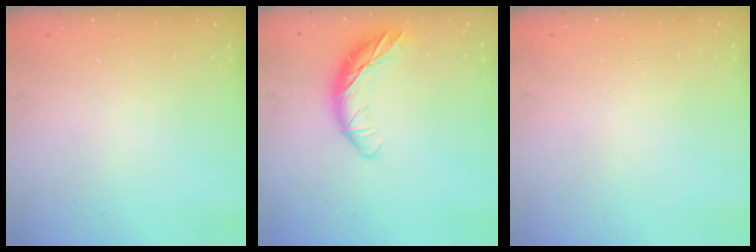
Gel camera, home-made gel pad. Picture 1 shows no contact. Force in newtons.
{"total": 11.5, "press": 11.3, "slide": 1.8}
{"total": 0.0}